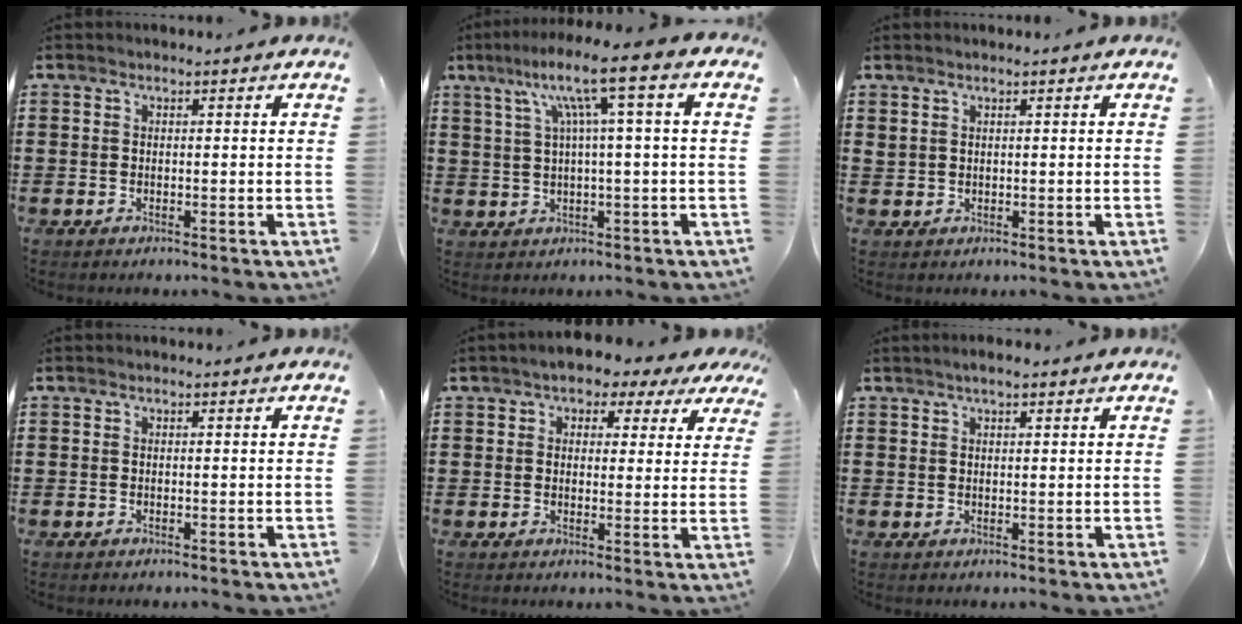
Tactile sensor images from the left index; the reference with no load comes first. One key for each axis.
{"total": 9.1, "fx": 3.0, "fy": 0.3, "fz": 8.6, "tx": -0.170, "ty": 0.002, "tz": 0.041}
{"total": 1.0, "fx": 0.9, "fy": 0.5, "fz": 0.2, "tx": -0.007, "ty": 0.003, "tz": 0.017}
{"total": 0.0}
{"total": 3.4, "fx": 2.5, "fy": 2.0, "fz": 1.1, "tx": -0.032, "ty": -0.006, "tz": 0.036}
{"total": 1.8, "fx": 1.4, "fy": 0.4, "fz": 1.1, "tx": -0.023, "ty": 0.003, "tz": 0.024}